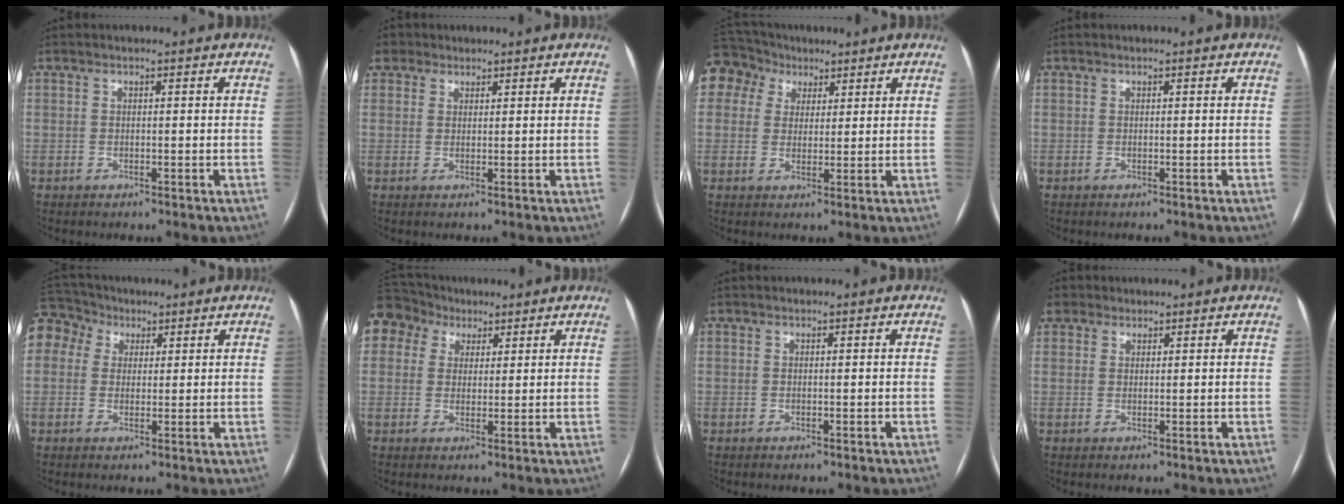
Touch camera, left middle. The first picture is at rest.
{"total": 3.0, "force": [1.8, 2.3, 0.3], "torque": [-0.005, 0.018, 0.030]}
{"total": 10.1, "force": [5.3, 8.3, 2.3], "torque": [-0.067, 0.048, 0.101]}
{"total": 0.0}
{"total": 9.8, "force": [4.3, 8.3, 2.8], "torque": [-0.081, 0.052, 0.083]}
{"total": 8.9, "force": [4.9, 7.2, 2.0], "torque": [-0.052, 0.046, 0.094]}
{"total": 0.0}
{"total": 2.7, "force": [1.7, 2.1, 0.3], "torque": [-0.004, 0.018, 0.027]}